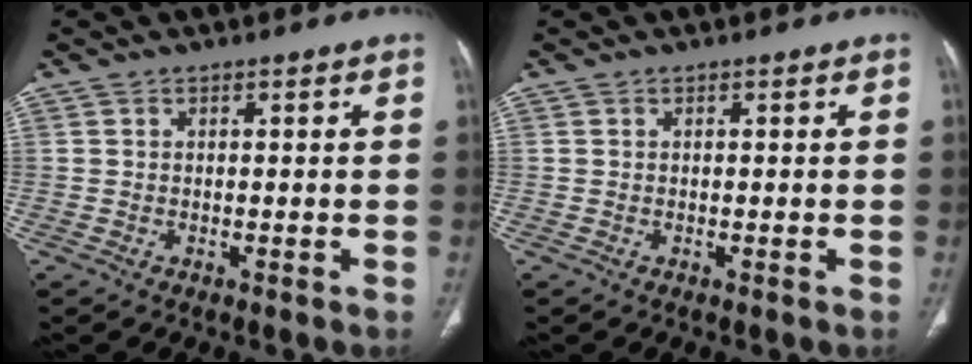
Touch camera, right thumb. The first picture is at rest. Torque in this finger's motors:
{"motor_torque": [-0.16, 0.19, 0.00, 0.00, 0.00]}